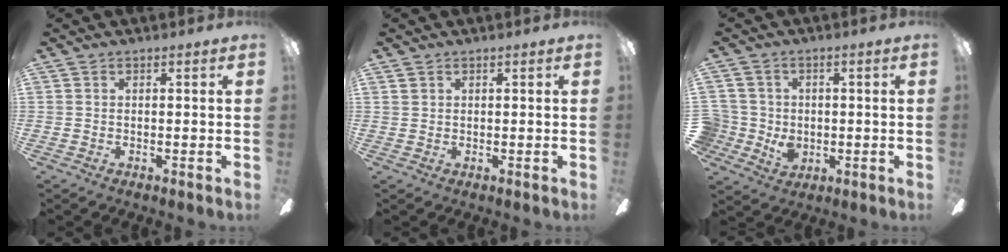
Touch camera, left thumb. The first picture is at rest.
{"total": 0.7, "force": [0.4, 0.5, 0.1], "torque": [-0.003, 0.000, 0.008]}
{"total": 7.1, "force": [-0.4, 6.8, 2.1], "torque": [-0.060, 0.001, -0.001]}